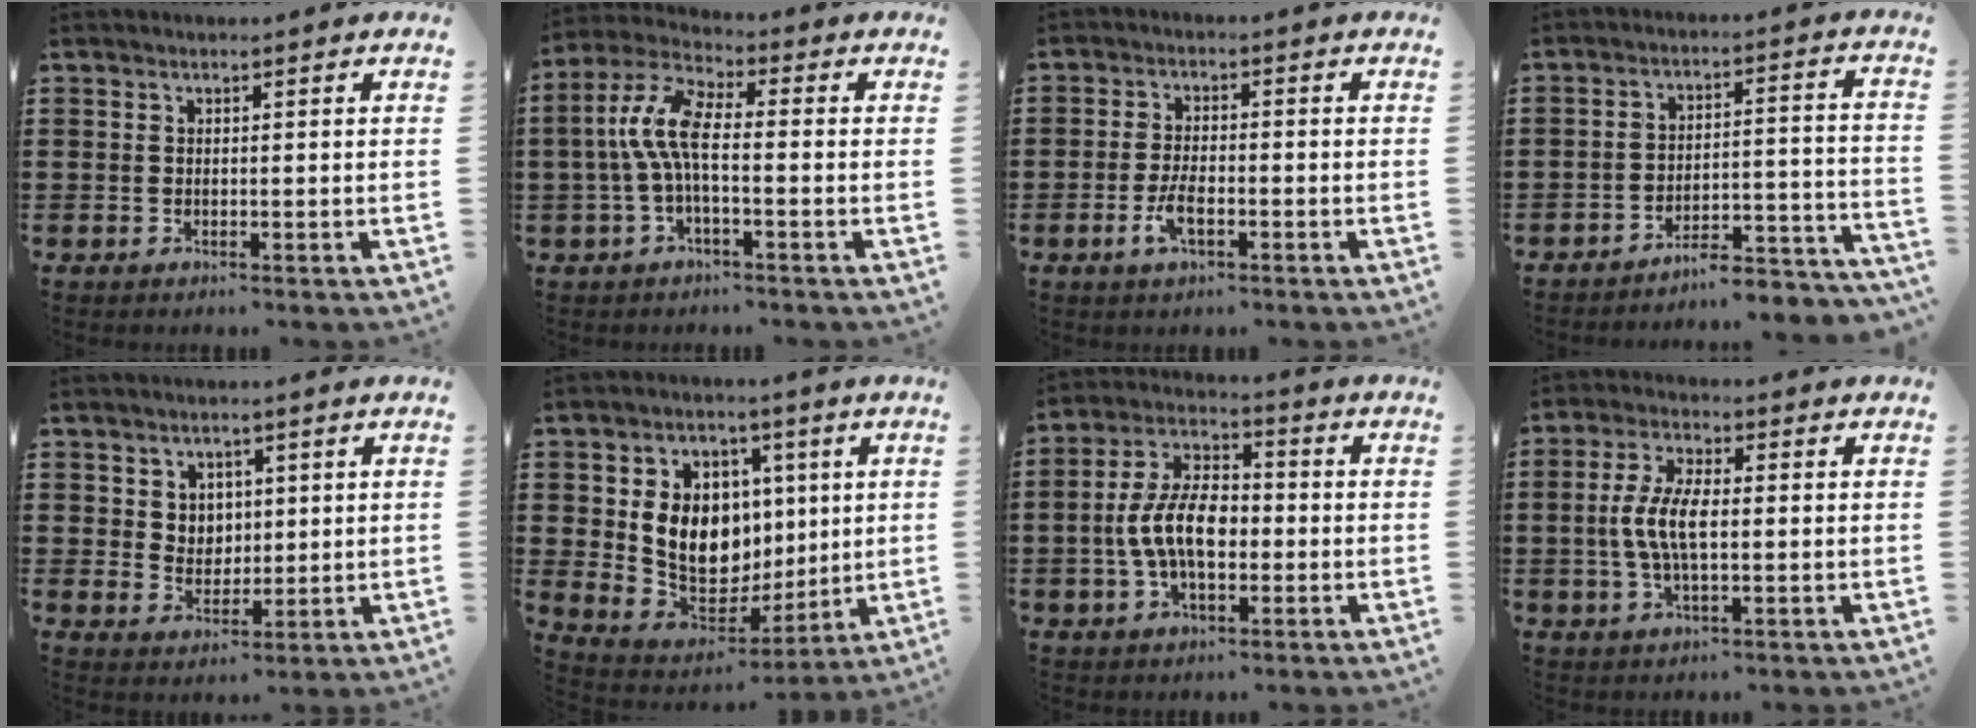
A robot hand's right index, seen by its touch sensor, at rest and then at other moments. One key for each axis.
{"total": 7.6, "fx": -0.8, "fy": 2.5, "fz": 7.1, "tx": -0.174, "ty": -0.013, "tz": -0.025}
{"total": 3.8, "fx": -1.7, "fy": 1.6, "fz": 3.0, "tx": -0.065, "ty": 0.002, "tz": -0.035}
{"total": 5.4, "fx": -5.2, "fy": 0.3, "fz": 1.3, "tx": -0.022, "ty": 0.001, "tz": -0.106}
{"total": 3.9, "fx": 1.7, "fy": 3.5, "fz": 0.7, "tx": -0.022, "ty": 0.007, "tz": 0.029}
{"total": 11.1, "fx": 1.8, "fy": 9.2, "fz": 5.9, "tx": -0.133, "ty": 0.006, "tz": 0.040}
{"total": 9.3, "fx": -1.4, "fy": 5.1, "fz": 7.6, "tx": -0.176, "ty": 0.005, "tz": -0.034}
{"total": 6.7, "fx": -0.5, "fy": 2.6, "fz": 6.2, "tx": -0.144, "ty": -0.007, "tz": -0.020}